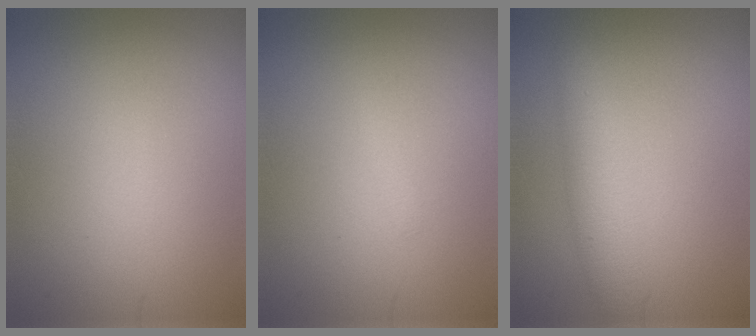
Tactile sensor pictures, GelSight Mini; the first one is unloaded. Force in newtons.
{"total": 0.5, "press": 0.5, "slide": 0.0}
{"total": 2.6, "press": 2.6, "slide": 0.2}